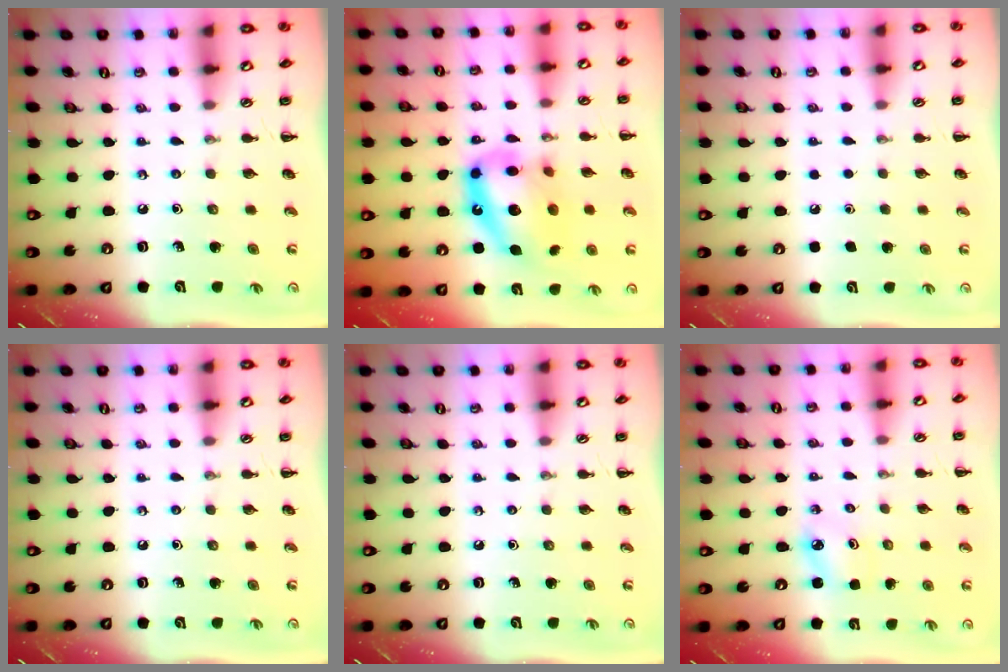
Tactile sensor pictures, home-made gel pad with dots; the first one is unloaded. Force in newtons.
{"total": 17.3, "press": 16.9, "slide": 4.0}
{"total": 1.6, "press": 1.6, "slide": 0.1}
{"total": 0.0}
{"total": 0.0}
{"total": 2.8, "press": 2.7, "slide": 0.4}